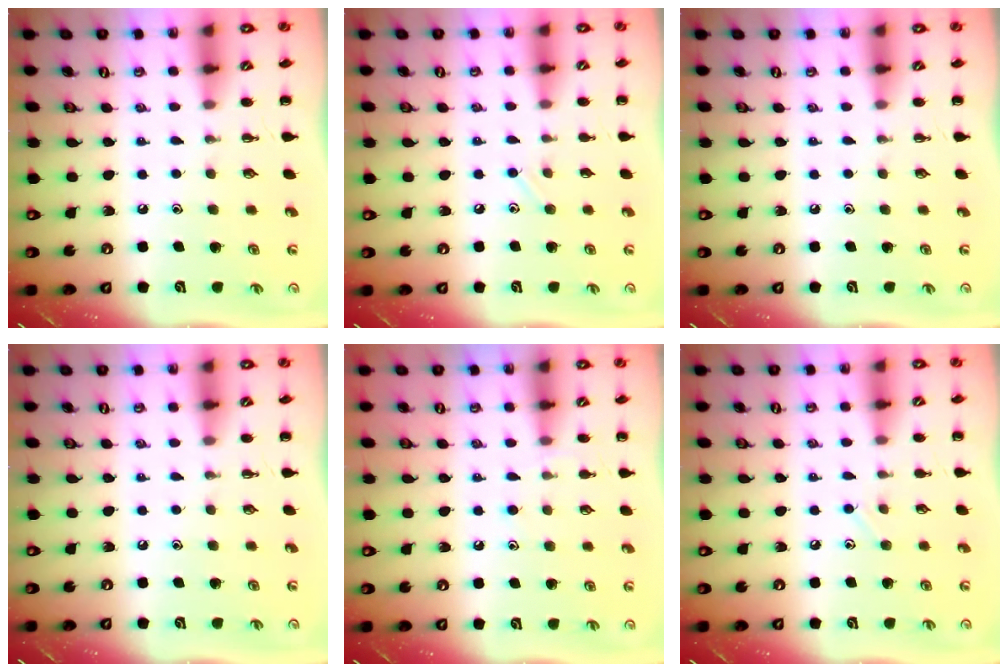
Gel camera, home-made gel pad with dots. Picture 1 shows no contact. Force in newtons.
{"total": 4.0, "press": 3.8, "slide": 1.2}
{"total": 0.0}
{"total": 0.0}
{"total": 5.6, "press": 5.2, "slide": 2.1}
{"total": 4.4, "press": 4.2, "slide": 1.5}